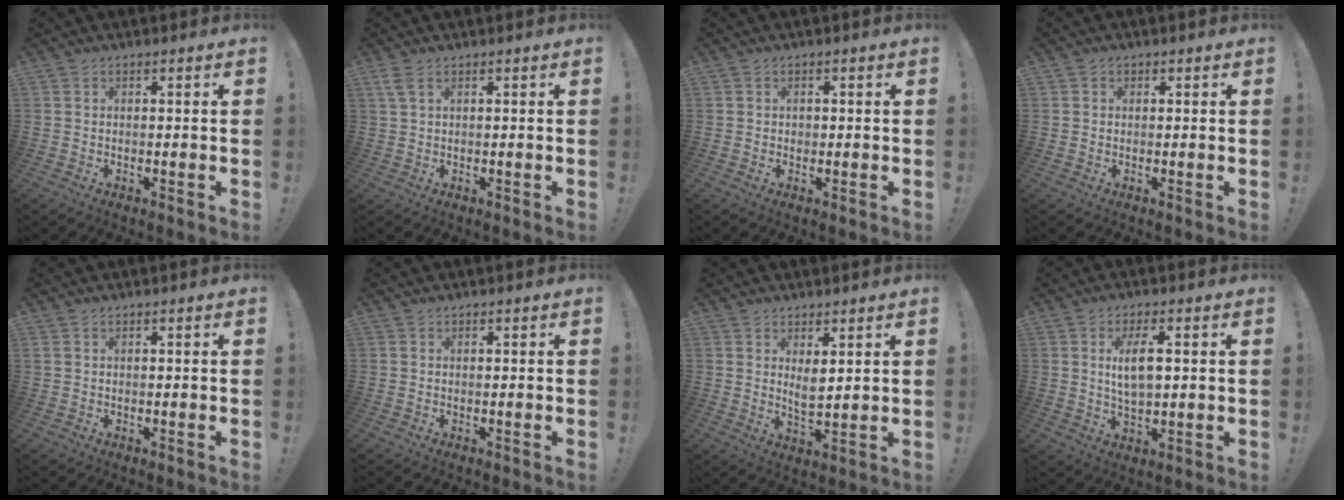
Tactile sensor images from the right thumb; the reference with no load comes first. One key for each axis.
{"total": 2.7, "fx": 1.3, "fy": 0.9, "fz": 2.2, "tx": -0.053, "ty": 0.004, "tz": 0.025}
{"total": 1.0, "fx": 0.0, "fy": 0.9, "fz": 0.4, "tx": -0.002, "ty": 0.002, "tz": -0.002}
{"total": 0.7, "fx": 0.3, "fy": 0.6, "fz": 0.1, "tx": 0.004, "ty": -0.001, "tz": 0.004}
{"total": 0.7, "fx": 0.5, "fy": 0.3, "fz": 0.4, "tx": -0.015, "ty": 0.003, "tz": 0.010}
{"total": 0.0}
{"total": 4.3, "fx": 2.7, "fy": 1.8, "fz": 2.8, "tx": -0.040, "ty": -0.021, "tz": 0.045}
{"total": 7.6, "fx": 1.7, "fy": 3.0, "fz": 6.8, "tx": -0.118, "ty": -0.004, "tz": 0.023}